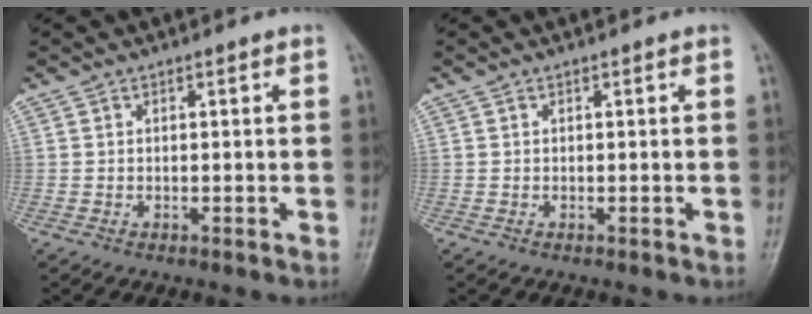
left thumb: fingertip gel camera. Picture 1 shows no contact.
{"total": 0.0}